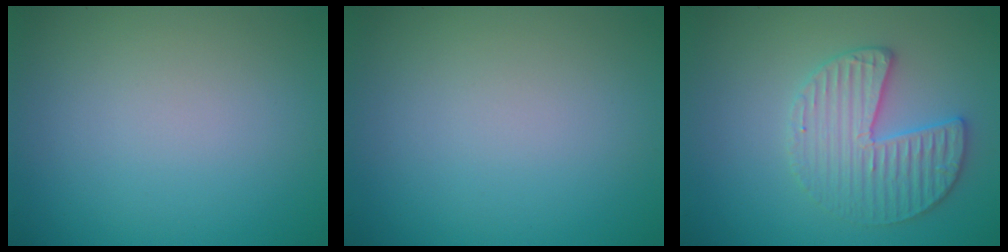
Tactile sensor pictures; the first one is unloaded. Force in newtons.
{"total": 0.0}
{"total": 3.6, "press": 3.6, "slide": 0.1}